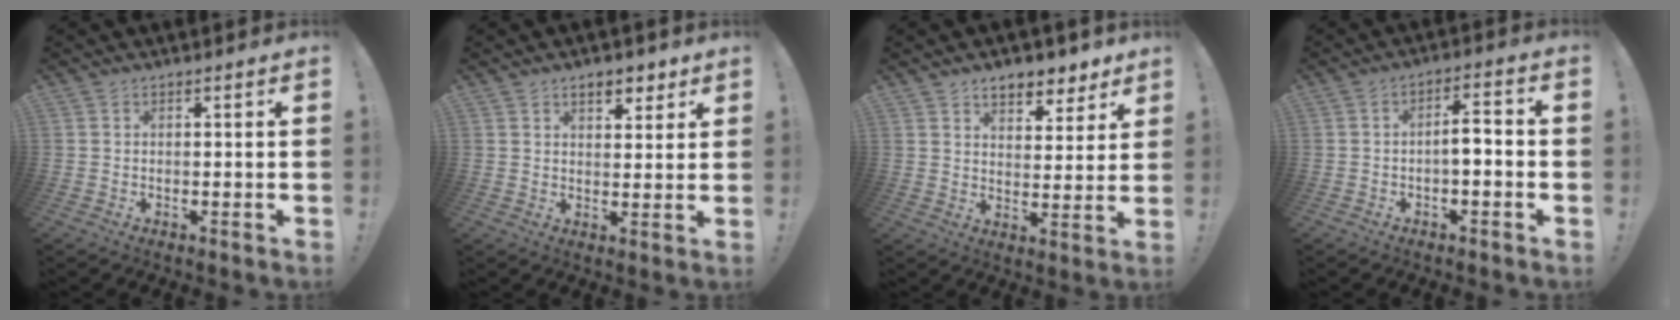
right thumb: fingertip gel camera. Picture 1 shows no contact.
{"total": 5.8, "force": [3.8, 3.2, 3.0], "torque": [-0.026, -0.016, 0.064]}
{"total": 7.8, "force": [6.1, 4.1, 2.6], "torque": [-0.025, -0.046, 0.111]}
{"total": 5.3, "force": [-1.5, 1.8, 4.8], "torque": [-0.074, 0.007, -0.029]}